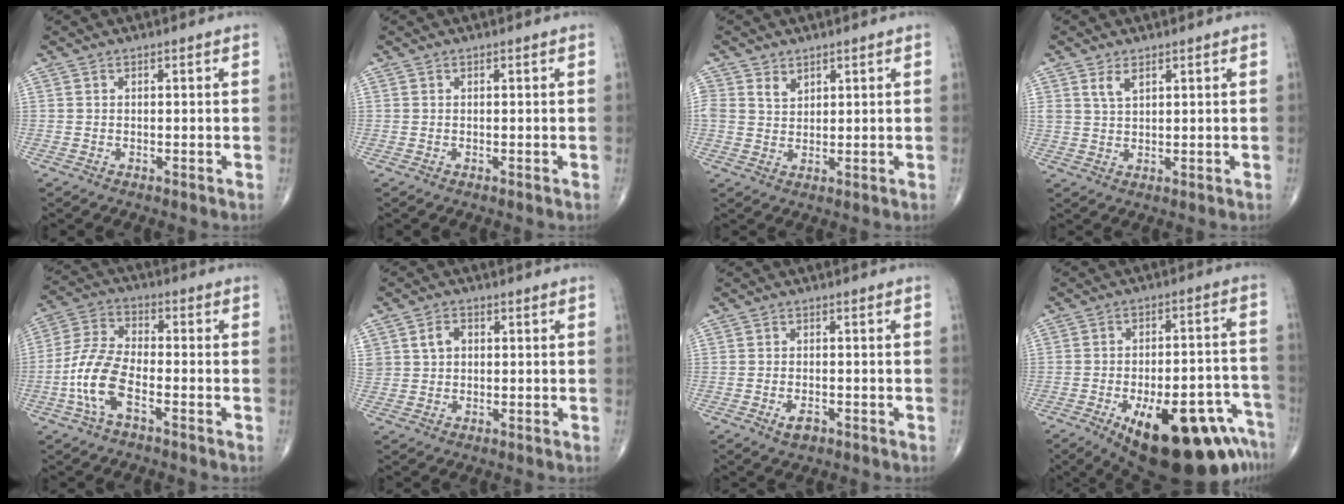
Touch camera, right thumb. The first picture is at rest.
{"total": 0.0}
{"total": 3.1, "force": [1.9, 2.3, 1.1], "torque": [-0.005, -0.015, 0.038]}
{"total": 2.7, "force": [1.7, 1.3, 1.7], "torque": [-0.030, -0.008, 0.038]}
{"total": 10.0, "force": [-3.9, 4.2, 8.2], "torque": [-0.185, 0.027, -0.079]}
{"total": 4.2, "force": [1.1, 3.3, 2.4], "torque": [-0.036, 0.005, 0.021]}
{"total": 2.6, "force": [-1.4, 1.3, 1.8], "torque": [-0.028, 0.001, -0.021]}
{"total": 25.3, "force": [-13.7, 9.9, 18.8], "torque": [-0.183, 0.064, -0.184]}